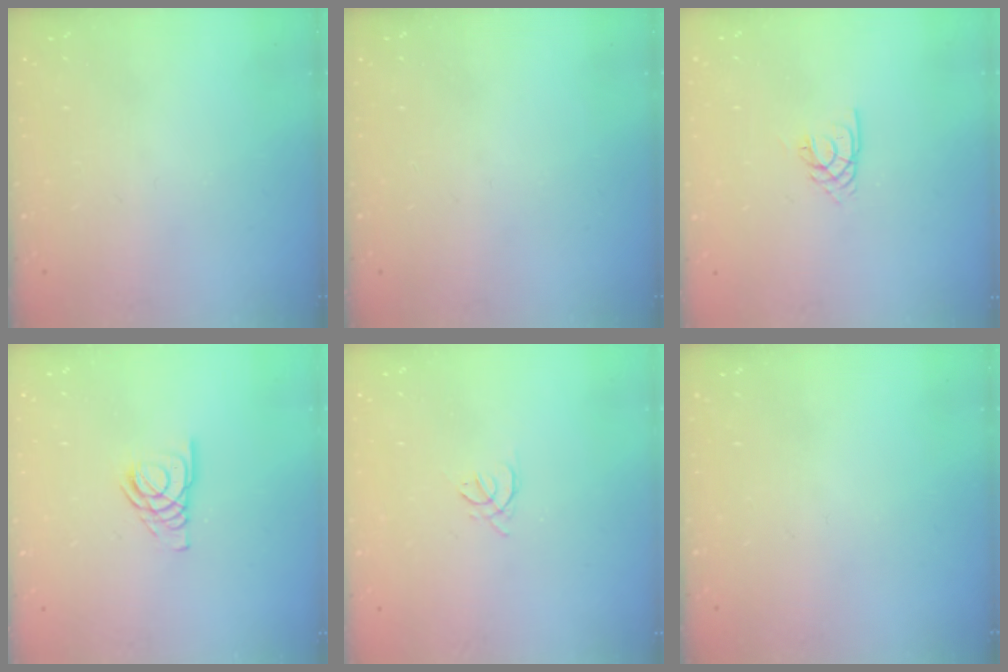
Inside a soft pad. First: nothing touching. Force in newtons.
{"total": 0.0}
{"total": 2.1, "press": 2.1, "slide": 0.2}
{"total": 5.9, "press": 5.8, "slide": 0.8}
{"total": 1.5, "press": 1.4, "slide": 0.6}
{"total": 0.0}